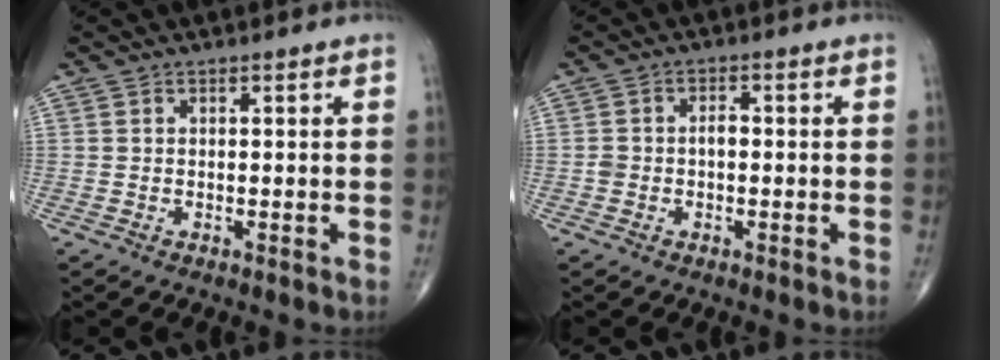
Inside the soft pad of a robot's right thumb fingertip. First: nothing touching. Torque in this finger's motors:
{"motor_torque": [0.64, 0.52, 0.47, -0.03, 0.00]}